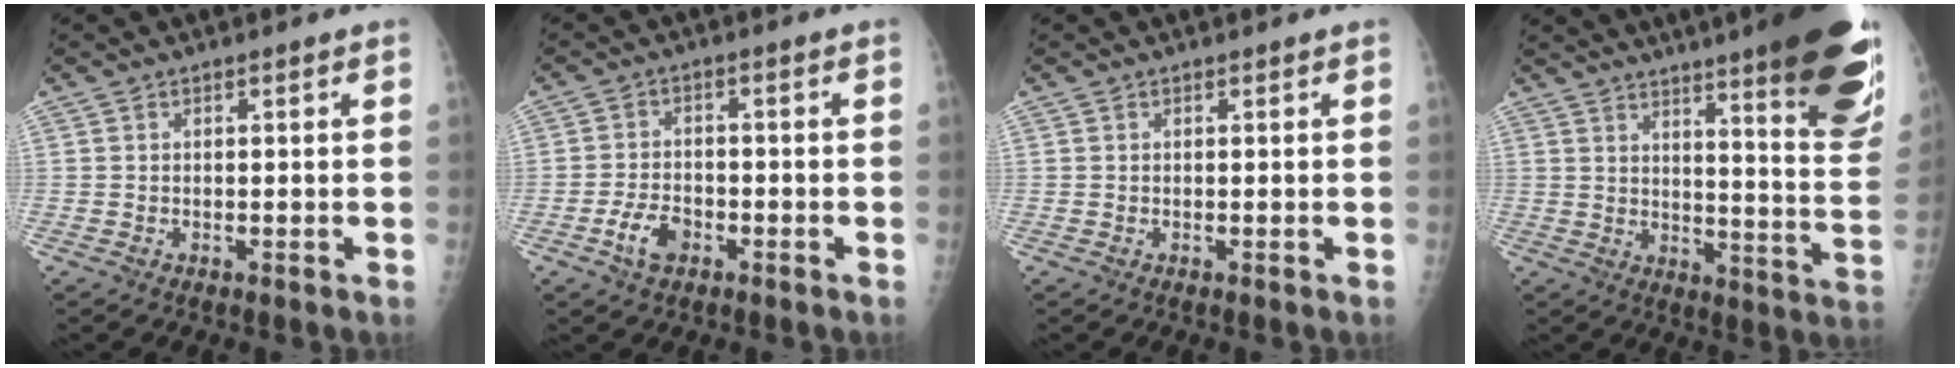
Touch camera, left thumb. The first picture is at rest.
{"total": 5.2, "force": [-2.7, 3.1, 3.2], "torque": [-0.055, 0.018, -0.048]}
{"total": 0.0}
{"total": 25.1, "force": [16.0, 3.5, 19.0], "torque": [-0.217, -0.085, 0.209]}